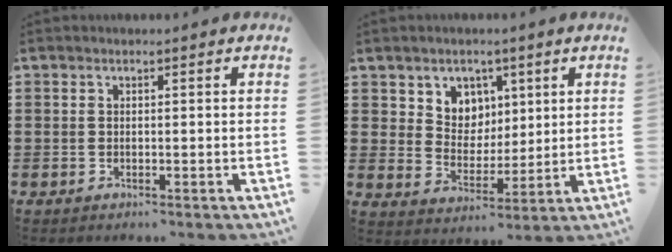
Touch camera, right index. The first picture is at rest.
{"total": 5.8, "force": [3.3, 4.7, 0.2], "torque": [-0.029, -0.005, 0.060]}